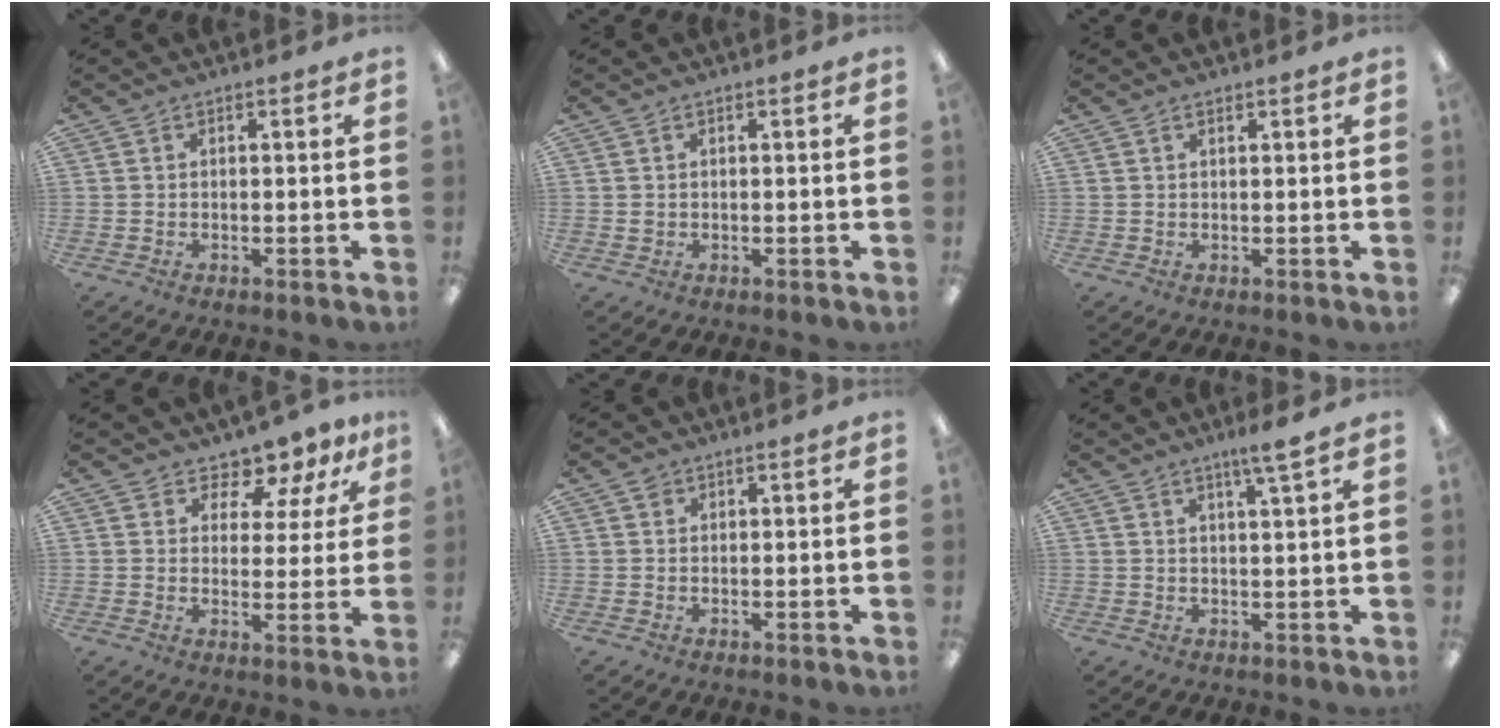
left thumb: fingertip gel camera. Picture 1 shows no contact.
{"total": 0.6, "force": [0.2, 0.6, 0.0], "torque": [-0.001, 0.004, 0.002]}
{"total": 0.5, "force": [0.5, 0.2, 0.0], "torque": [-0.003, 0.001, 0.009]}
{"total": 6.7, "force": [5.7, 3.3, 1.3], "torque": [-0.020, -0.048, 0.103]}
{"total": 0.7, "force": [0.4, 0.6, -0.1], "torque": [0.001, 0.002, 0.008]}
{"total": 4.0, "force": [2.8, 0.0, 2.9], "torque": [-0.054, -0.006, 0.046]}